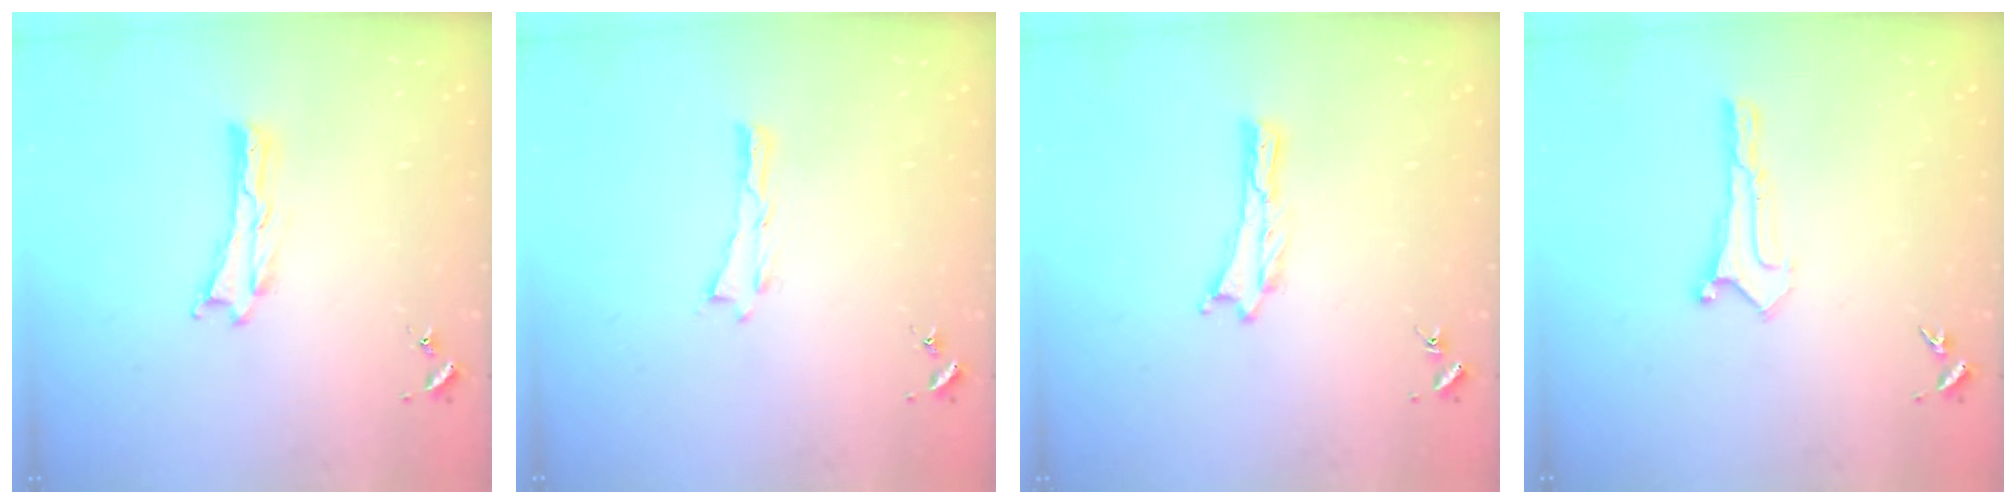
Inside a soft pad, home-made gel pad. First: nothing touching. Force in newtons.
{"total": 0.0}
{"total": 0.0}
{"total": 0.0}